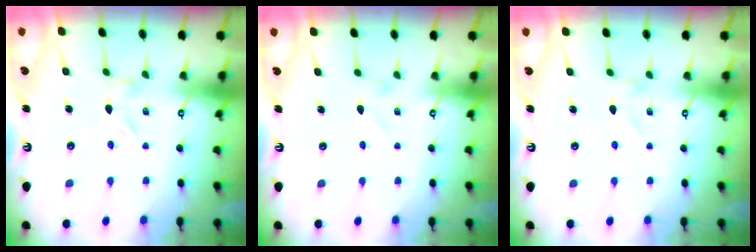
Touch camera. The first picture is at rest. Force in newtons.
{"total": 1.2, "press": 1.1, "slide": 0.1}
{"total": 0.8, "press": 0.8, "slide": 0.1}